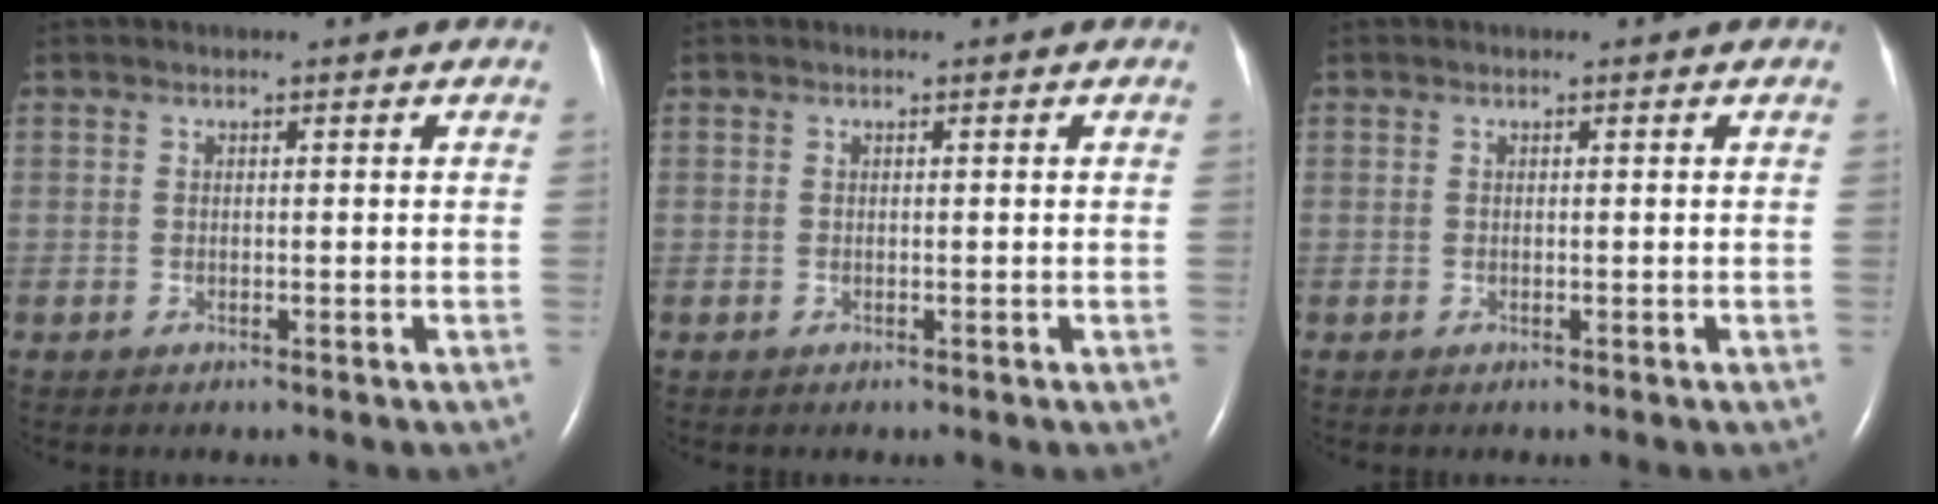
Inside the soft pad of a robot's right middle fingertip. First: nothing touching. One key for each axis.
{"total": 0.0}
{"total": 0.0}